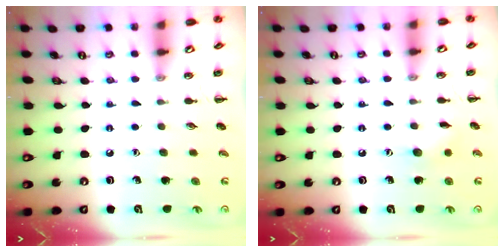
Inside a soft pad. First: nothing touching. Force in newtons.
{"total": 5.5, "press": 5.3, "slide": 1.1}